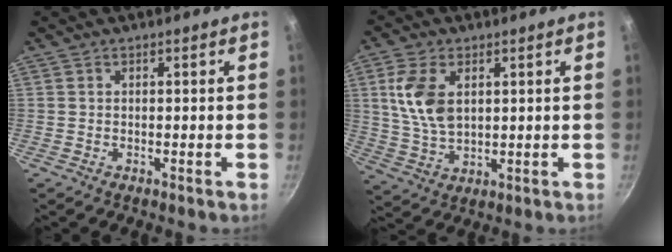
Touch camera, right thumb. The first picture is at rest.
{"total": 9.9, "force": [2.6, 5.9, 7.5], "torque": [-0.142, -0.016, 0.055]}